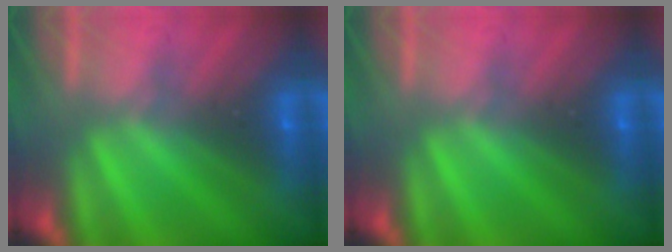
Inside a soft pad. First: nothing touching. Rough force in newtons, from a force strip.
{"total": 0.0}